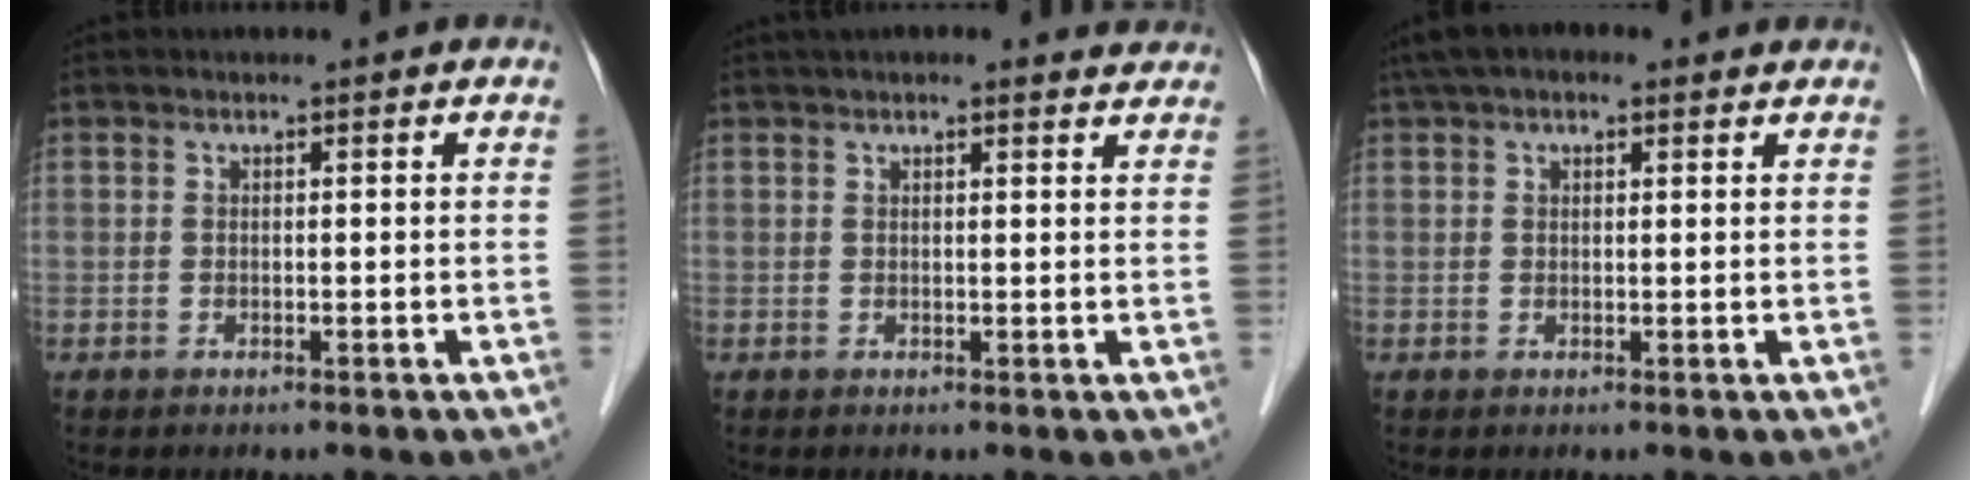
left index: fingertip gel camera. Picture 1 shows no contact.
{"total": 6.5, "force": [5.8, 1.9, 2.2], "torque": [-0.018, 0.029, 0.061]}
{"total": 6.8, "force": [4.7, 2.9, 3.9], "torque": [-0.065, 0.043, 0.074]}